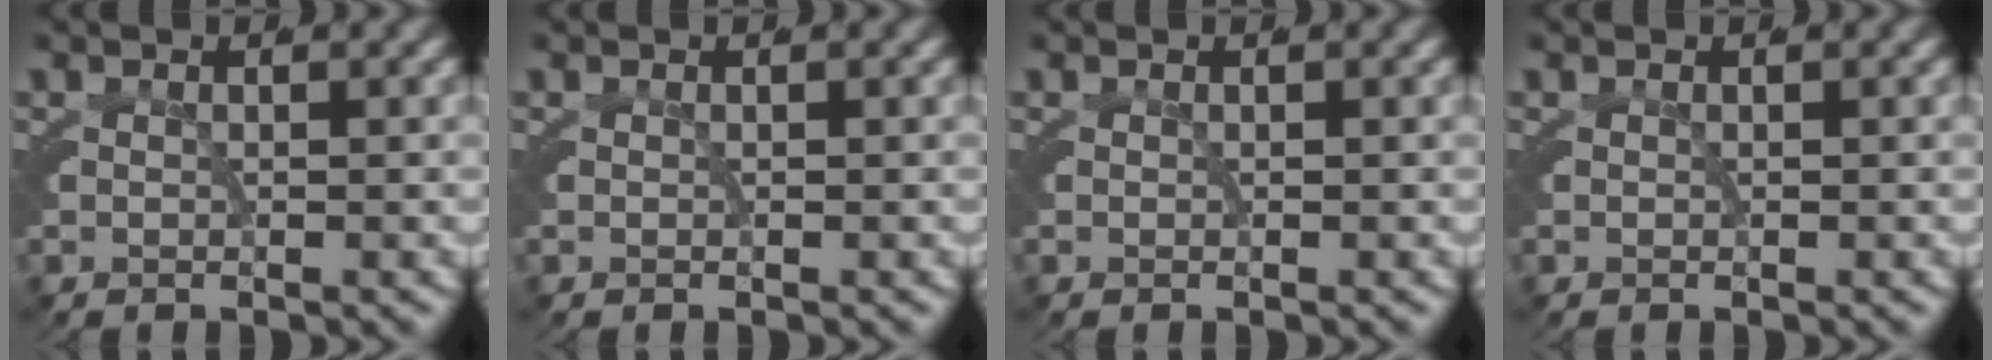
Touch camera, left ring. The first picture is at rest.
{"total": 0.0}
{"total": 0.0}
{"total": 0.0}